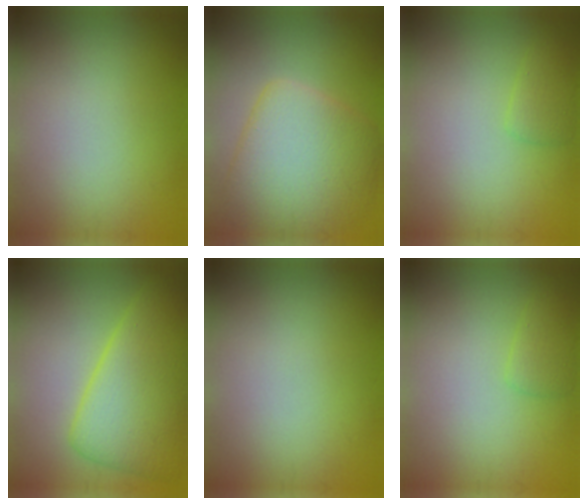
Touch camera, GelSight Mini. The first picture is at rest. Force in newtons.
{"total": 7.3, "press": 7.3, "slide": 0.2}
{"total": 1.5, "press": 1.5, "slide": 0.1}
{"total": 7.5, "press": 7.5, "slide": 0.2}
{"total": 0.0}
{"total": 1.5, "press": 1.5, "slide": 0.1}